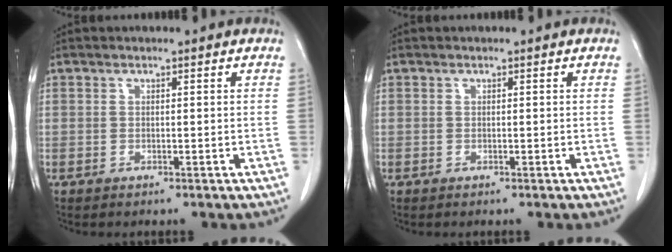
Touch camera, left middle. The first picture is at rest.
{"total": 0.0}